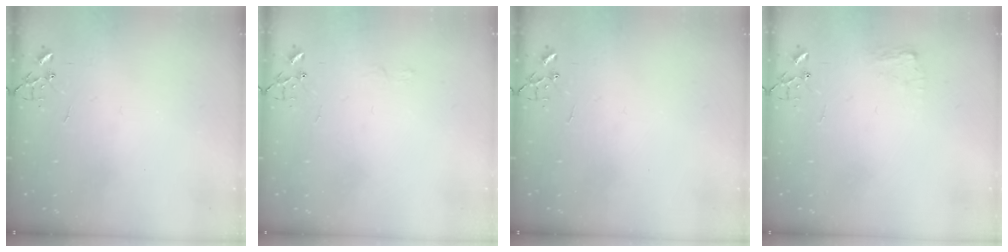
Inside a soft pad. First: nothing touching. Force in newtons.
{"total": 3.9, "press": 3.9, "slide": 0.5}
{"total": 0.0}
{"total": 6.6, "press": 6.6, "slide": 0.2}